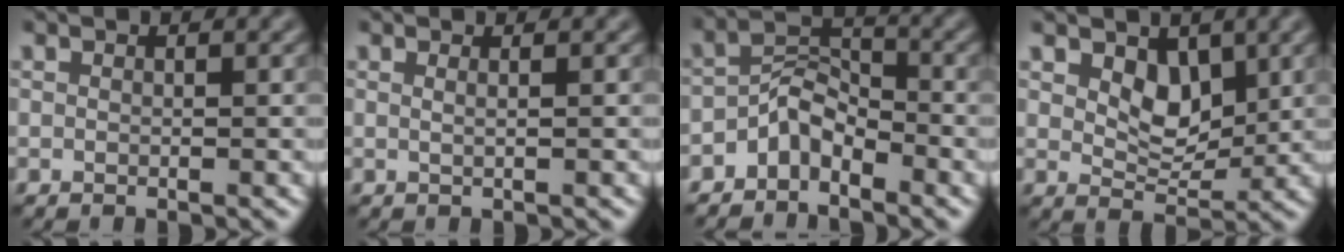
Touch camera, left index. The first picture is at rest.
{"total": 1.0, "force": [0.3, 0.4, 0.8], "torque": [-0.006, -0.005, -0.006]}
{"total": 3.3, "force": [-2.6, 1.5, 1.4], "torque": [-0.028, 0.013, -0.055]}
{"total": 3.1, "force": [1.2, 2.0, 2.1], "torque": [-0.046, -0.013, 0.021]}